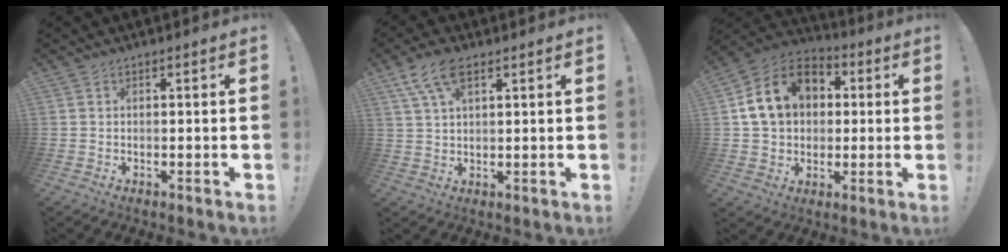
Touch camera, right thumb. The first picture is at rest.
{"total": 8.5, "force": [4.5, 3.9, 6.1], "torque": [-0.113, -0.010, 0.083]}
{"total": 16.5, "force": [4.3, 12.9, 9.3], "torque": [-0.150, 0.003, 0.087]}